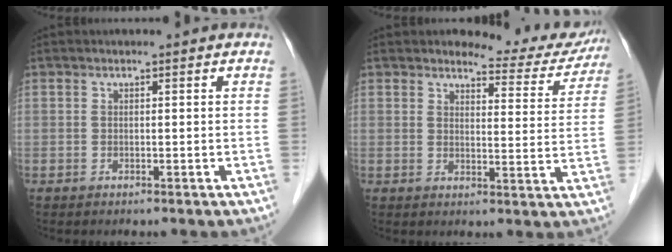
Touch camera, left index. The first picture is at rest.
{"total": 9.3, "force": [8.9, 2.2, 1.4], "torque": [-0.005, -0.027, 0.092]}